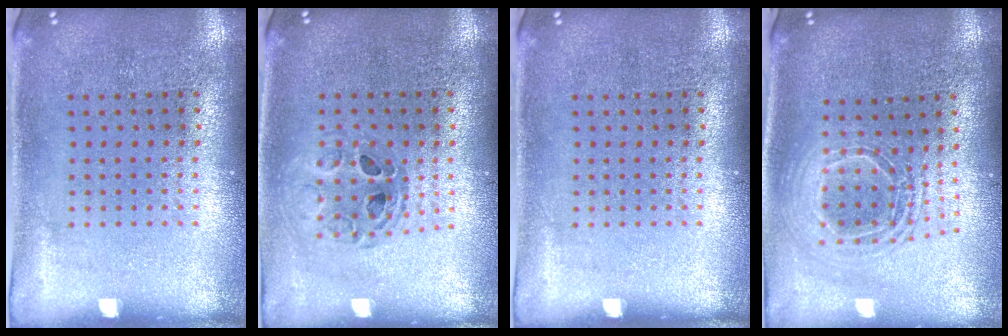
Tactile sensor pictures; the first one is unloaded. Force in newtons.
{"total": 0.9, "press": 0.9, "slide": 0.1}
{"total": 0.0}
{"total": 1.8, "press": 1.5, "slide": 1.1}